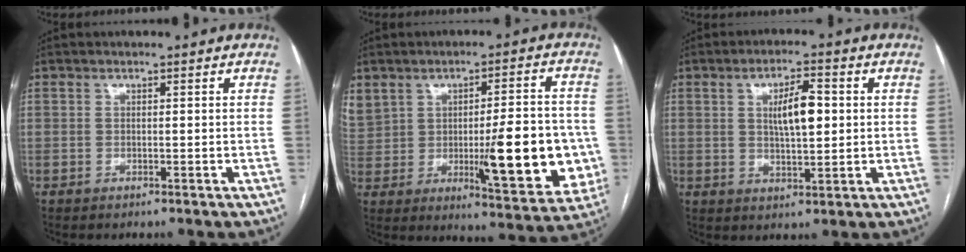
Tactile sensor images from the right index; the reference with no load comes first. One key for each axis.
{"total": 21.4, "fx": 0.0, "fy": 8.9, "fz": 19.5, "tx": -0.322, "ty": 0.016, "tz": 0.032}
{"total": 6.7, "fx": 1.2, "fy": 1.9, "fz": 6.3, "tx": -0.109, "ty": 0.007, "tz": 0.024}